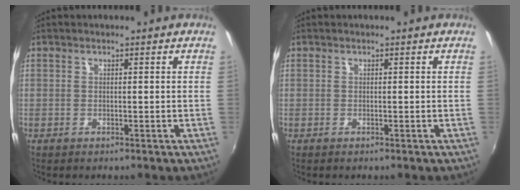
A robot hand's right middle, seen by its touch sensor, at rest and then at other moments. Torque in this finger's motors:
{"motor_torque": [0.05, -0.32, -0.02, 0.00]}